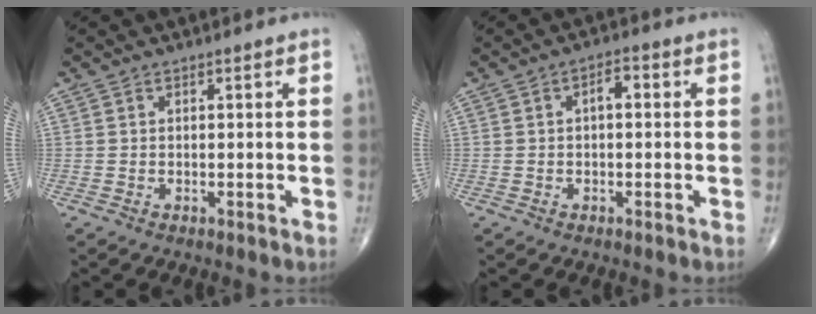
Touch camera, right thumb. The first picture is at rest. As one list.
[{"total": 2.9, "force": [0.2, 1.5, 2.5], "torque": [-0.032, 0.012, -0.002]}]